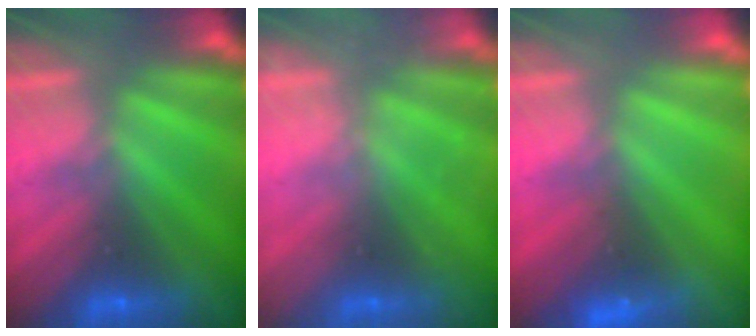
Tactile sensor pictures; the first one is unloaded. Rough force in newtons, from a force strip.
{"total": 2.2}
{"total": 2.4}